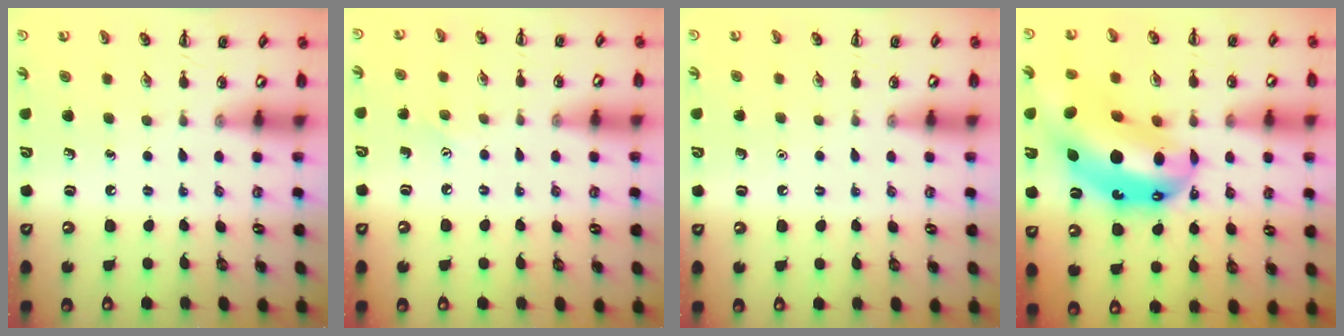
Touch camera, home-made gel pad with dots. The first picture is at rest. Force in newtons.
{"total": 3.9, "press": 3.8, "slide": 1.0}
{"total": 1.6, "press": 1.6, "slide": 0.1}
{"total": 20.5, "press": 19.6, "slide": 5.8}